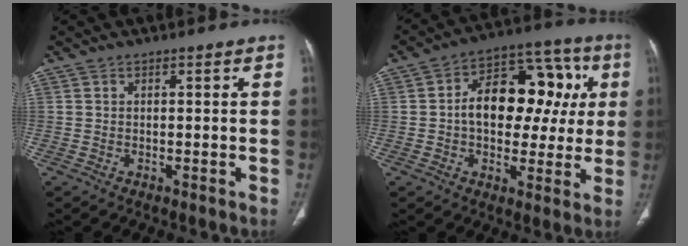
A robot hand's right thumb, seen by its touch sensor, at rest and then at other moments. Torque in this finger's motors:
{"motor_torque": [1.72, 1.67, 1.16, 0.25, 0.10]}